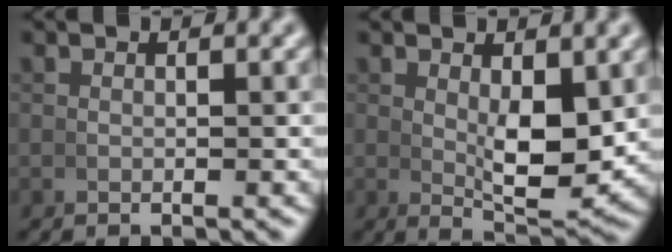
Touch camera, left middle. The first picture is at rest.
{"total": 4.8, "force": [1.0, 1.5, 4.4], "torque": [-0.071, -0.019, 0.024]}